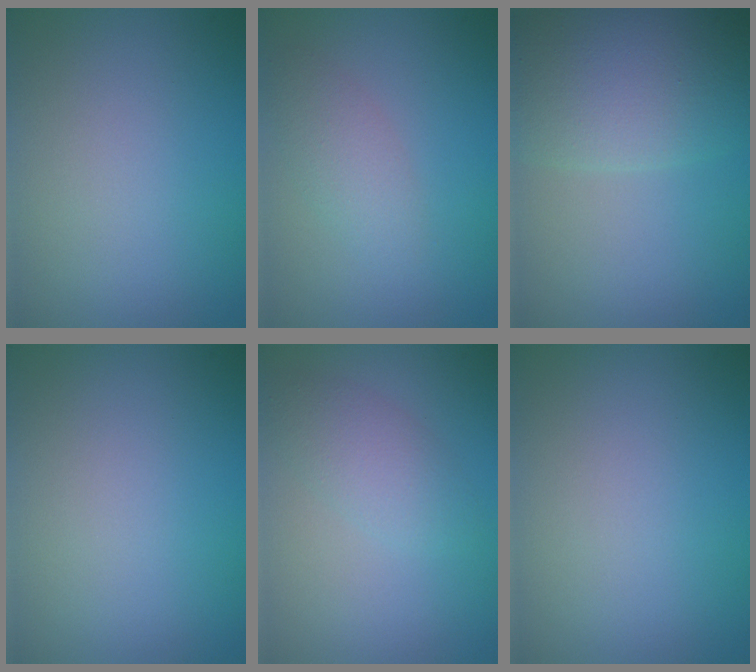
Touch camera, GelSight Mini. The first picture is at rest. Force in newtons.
{"total": 2.2, "press": 2.2, "slide": 0.1}
{"total": 8.2, "press": 8.1, "slide": 0.6}
{"total": 0.0}
{"total": 2.4, "press": 2.4, "slide": 0.0}
{"total": 0.0}